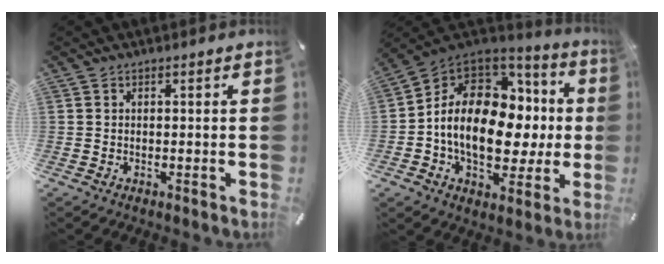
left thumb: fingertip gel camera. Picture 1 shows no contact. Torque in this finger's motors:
{"motor_torque": [1.62, 3.39, 2.77, 0.00, 0.29]}